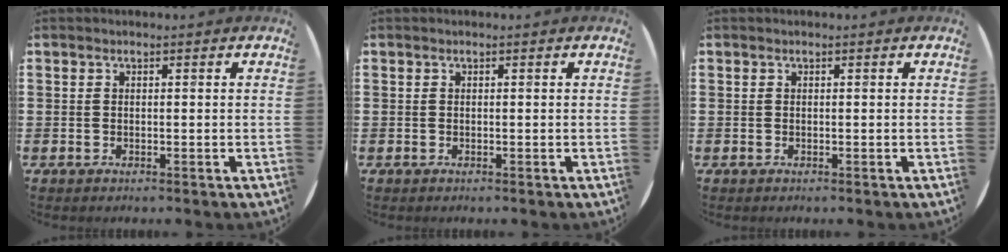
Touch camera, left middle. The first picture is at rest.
{"total": 0.0}
{"total": 0.0}